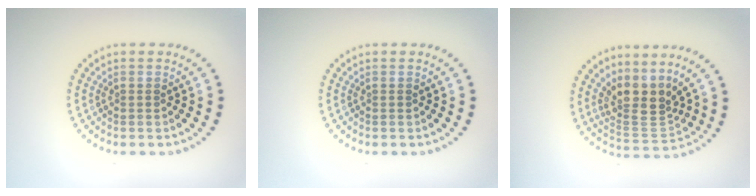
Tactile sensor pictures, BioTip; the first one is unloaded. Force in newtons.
{"total": 0.0}
{"total": 3.8, "press": 2.9, "slide": 2.5}